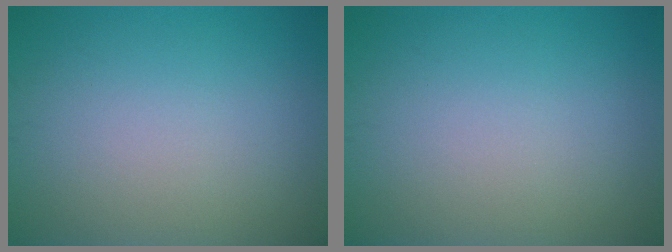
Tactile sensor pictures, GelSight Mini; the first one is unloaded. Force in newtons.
{"total": 0.0}